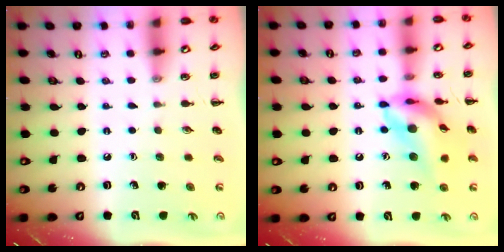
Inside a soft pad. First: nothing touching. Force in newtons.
{"total": 16.3, "press": 16.0, "slide": 3.5}